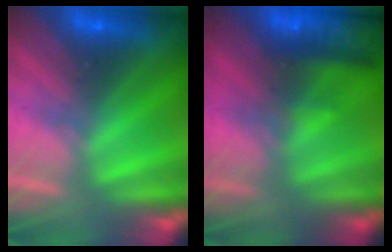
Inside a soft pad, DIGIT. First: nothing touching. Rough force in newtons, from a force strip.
{"total": 8.7}